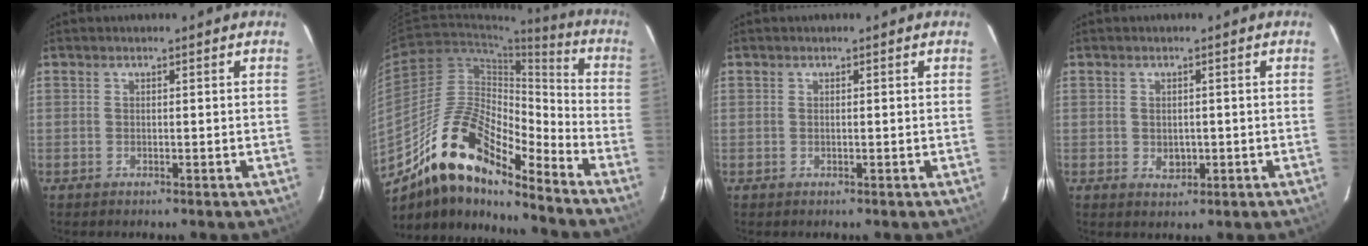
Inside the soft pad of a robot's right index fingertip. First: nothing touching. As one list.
[{"total": 18.2, "force": [-14.0, 5.4, 10.3], "torque": [-0.174, 0.006, -0.267]}, {"total": 0.0}, {"total": 2.3, "force": [-0.3, 2.0, 1.2], "torque": [-0.019, -0.001, -0.001]}]